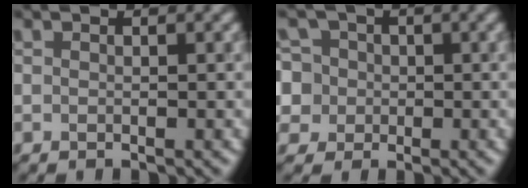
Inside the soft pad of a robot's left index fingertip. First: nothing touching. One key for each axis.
{"total": 7.8, "fx": 1.4, "fy": 7.1, "fz": 2.9, "tx": -0.054, "ty": 0.036, "tz": -0.012}